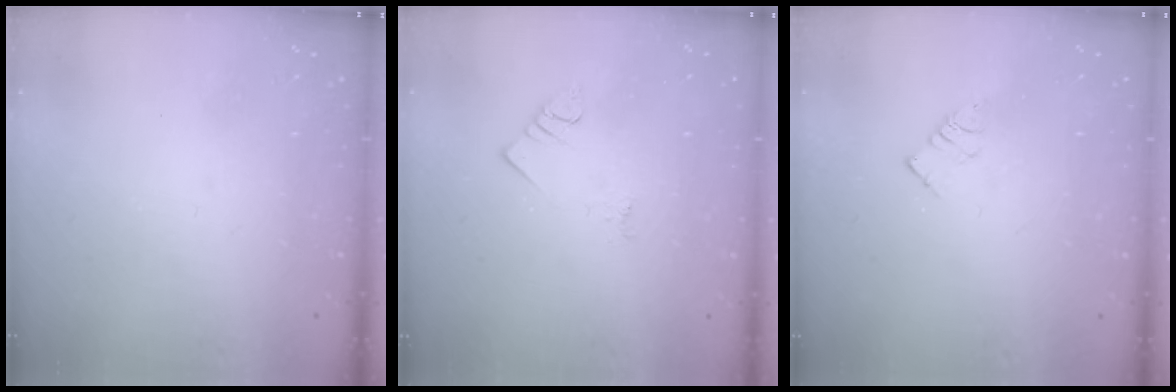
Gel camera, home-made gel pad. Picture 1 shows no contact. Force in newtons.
{"total": 2.3, "press": 2.3, "slide": 0.4}
{"total": 3.1, "press": 3.1, "slide": 0.2}